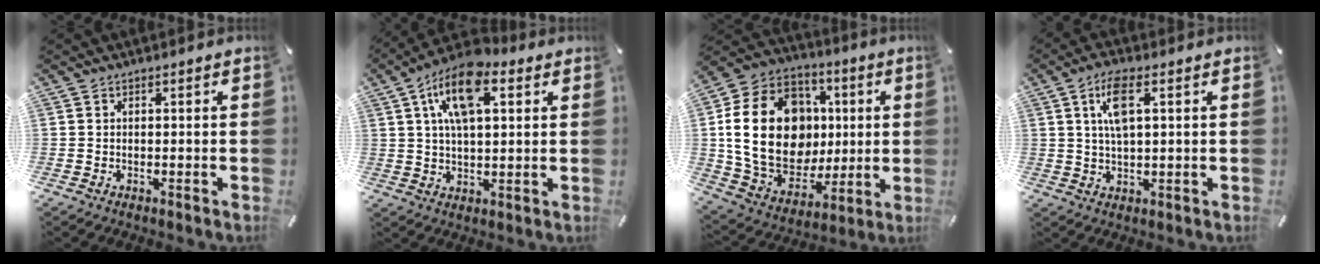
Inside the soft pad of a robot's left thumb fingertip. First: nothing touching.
{"total": 13.6, "force": [5.4, 6.8, 10.5], "torque": [-0.185, -0.004, 0.092]}
{"total": 25.0, "force": [2.9, 19.1, 15.8], "torque": [-0.311, -0.005, 0.068]}
{"total": 7.3, "force": [2.4, 2.9, 6.3], "torque": [-0.128, 0.002, 0.038]}